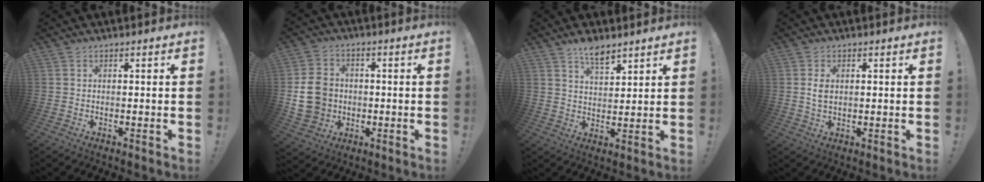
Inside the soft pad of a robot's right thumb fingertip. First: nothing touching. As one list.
[{"total": 11.7, "force": [-0.9, 10.3, 5.5], "torque": [-0.090, 0.021, -0.007]}, {"total": 6.7, "force": [5.3, 2.3, 3.3], "torque": [-0.056, -0.031, 0.094]}, {"total": 3.1, "force": [0.7, 1.9, 2.3], "torque": [-0.044, -0.003, 0.008]}]